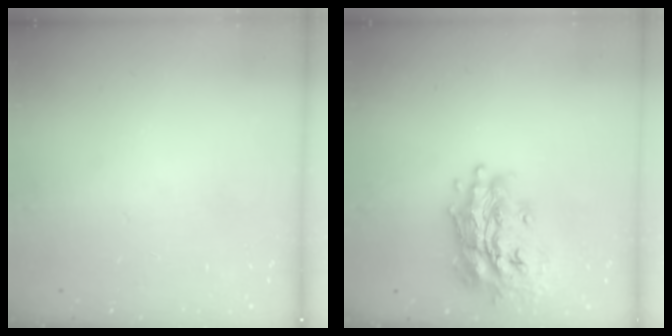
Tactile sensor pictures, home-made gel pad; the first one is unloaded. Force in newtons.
{"total": 19.9, "press": 19.8, "slide": 2.1}